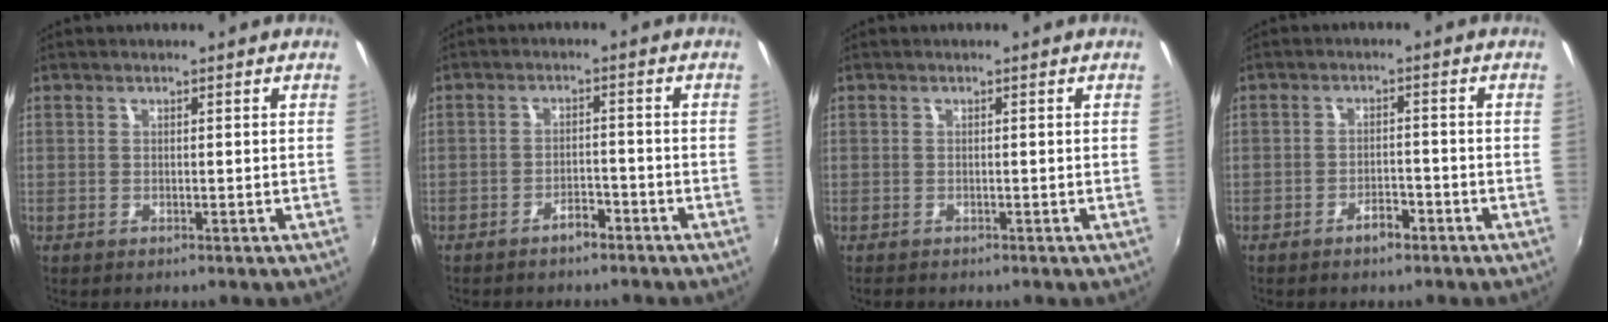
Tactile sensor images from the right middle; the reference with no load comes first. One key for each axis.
{"total": 3.1, "fx": -2.6, "fy": 1.2, "fz": 1.3, "tx": -0.031, "ty": 0.005, "tz": -0.035}
{"total": 0.7, "fx": -0.6, "fy": 0.4, "fz": 0.1, "tx": -0.005, "ty": -0.002, "tz": -0.012}
{"total": 3.1, "fx": -2.3, "fy": 1.3, "fz": 1.6, "tx": -0.035, "ty": 0.003, "tz": -0.033}